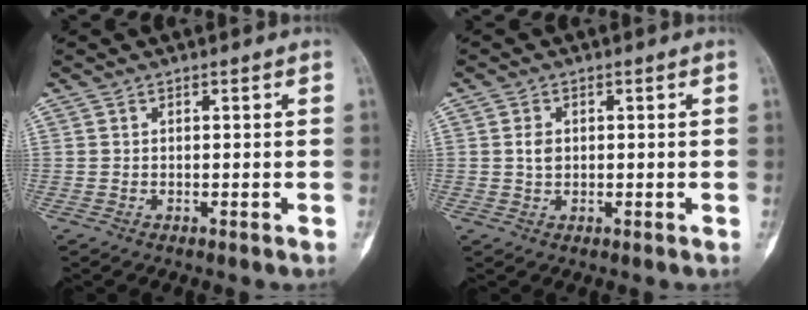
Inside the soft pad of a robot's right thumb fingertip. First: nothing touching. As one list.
[{"total": 2.3, "force": [0.3, 1.7, 1.6], "torque": [-0.025, 0.001, 0.008]}]